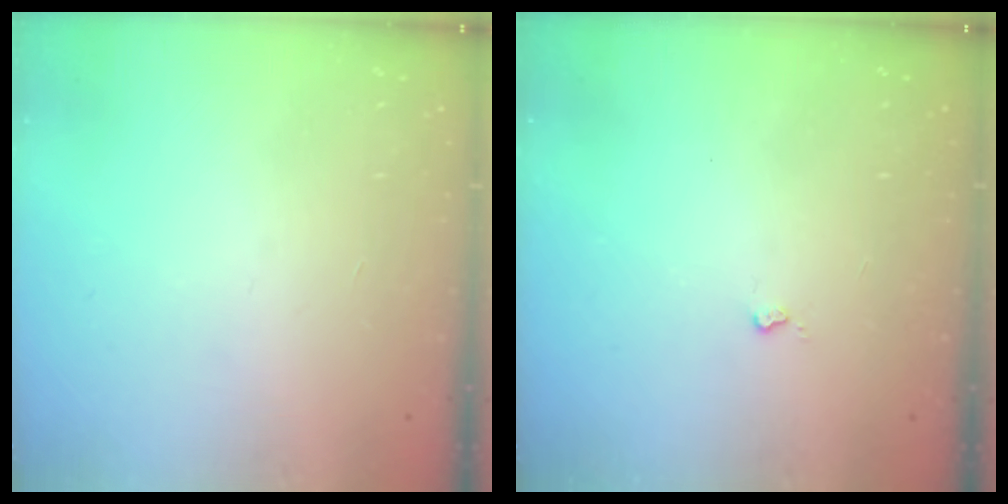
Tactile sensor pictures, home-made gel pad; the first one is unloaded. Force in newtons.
{"total": 2.6, "press": 2.6, "slide": 0.4}